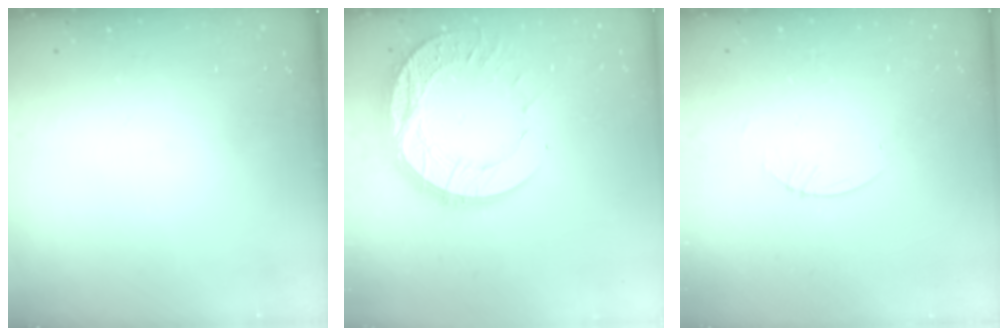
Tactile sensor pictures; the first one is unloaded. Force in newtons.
{"total": 19.4, "press": 19.4, "slide": 1.8}
{"total": 0.8, "press": 0.8, "slide": 0.2}